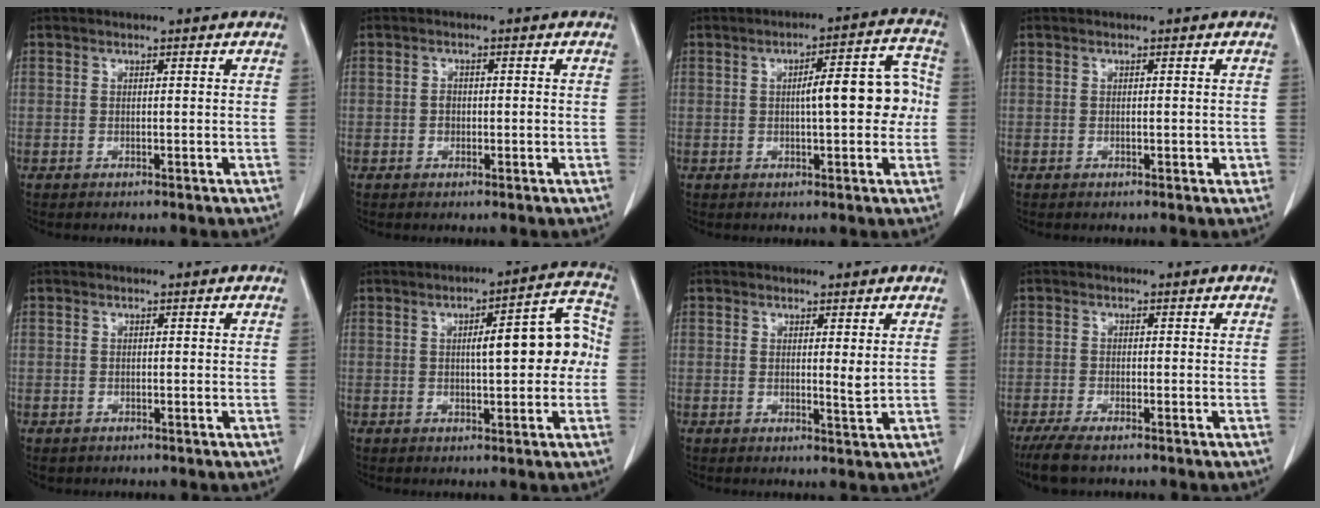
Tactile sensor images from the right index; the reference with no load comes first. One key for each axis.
{"total": 1.5, "fx": -0.3, "fy": 1.1, "fz": 1.0, "tx": -0.015, "ty": 0.003, "tz": -0.004}
{"total": 9.4, "fx": 0.3, "fy": 2.4, "fz": 9.1, "tx": -0.120, "ty": 0.031, "tz": 0.005}
{"total": 1.1, "fx": -0.2, "fy": 0.5, "fz": 1.0, "tx": -0.012, "ty": 0.001, "tz": -0.001}
{"total": 1.0, "fx": -0.4, "fy": 0.9, "fz": 0.1, "tx": -0.008, "ty": 0.004, "tz": -0.002}
{"total": 9.7, "fx": 0.5, "fy": 2.6, "fz": 9.3, "tx": -0.121, "ty": 0.036, "tz": 0.007}
{"total": 1.8, "fx": 0.6, "fy": 0.2, "fz": 1.7, "tx": -0.030, "ty": -0.008, "tz": 0.011}
{"total": 4.9, "fx": -3.8, "fy": 1.2, "fz": 2.9, "tx": -0.058, "ty": -0.013, "tz": -0.064}